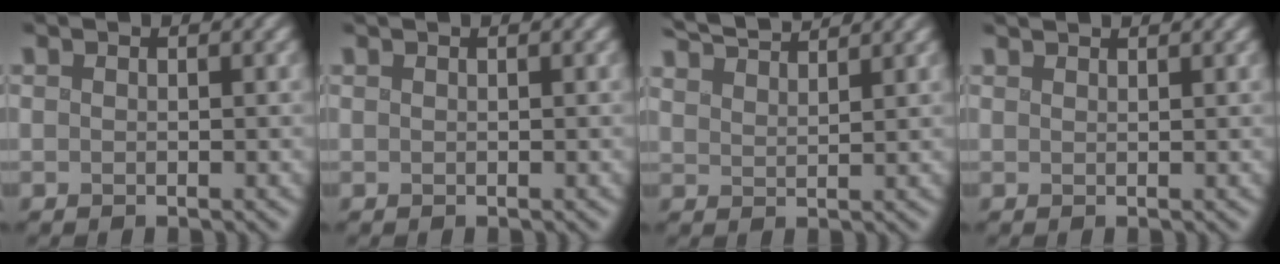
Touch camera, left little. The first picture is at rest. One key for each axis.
{"total": 0.9, "fx": 0.6, "fy": 0.4, "fz": 0.6, "tx": 0.000, "ty": 0.003, "tz": -0.003}
{"total": 4.9, "fx": 4.5, "fy": 0.6, "fz": 1.7, "tx": -0.030, "ty": 0.019, "tz": 0.070}
{"total": 2.2, "fx": 1.9, "fy": 0.6, "fz": 0.9, "tx": 0.006, "ty": 0.009, "tz": 0.008}